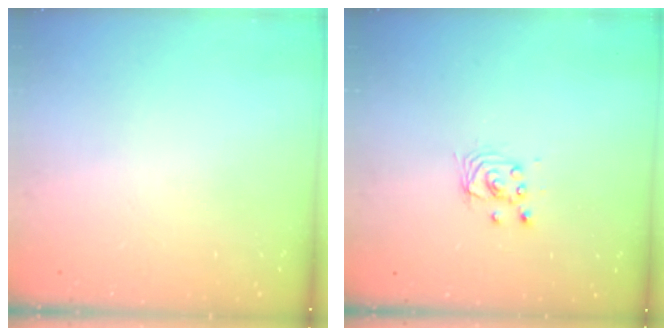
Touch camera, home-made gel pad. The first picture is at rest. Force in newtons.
{"total": 2.9, "press": 2.9, "slide": 0.2}